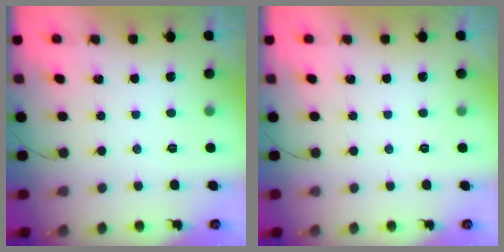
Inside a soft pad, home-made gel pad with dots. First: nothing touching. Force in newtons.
{"total": 0.0}